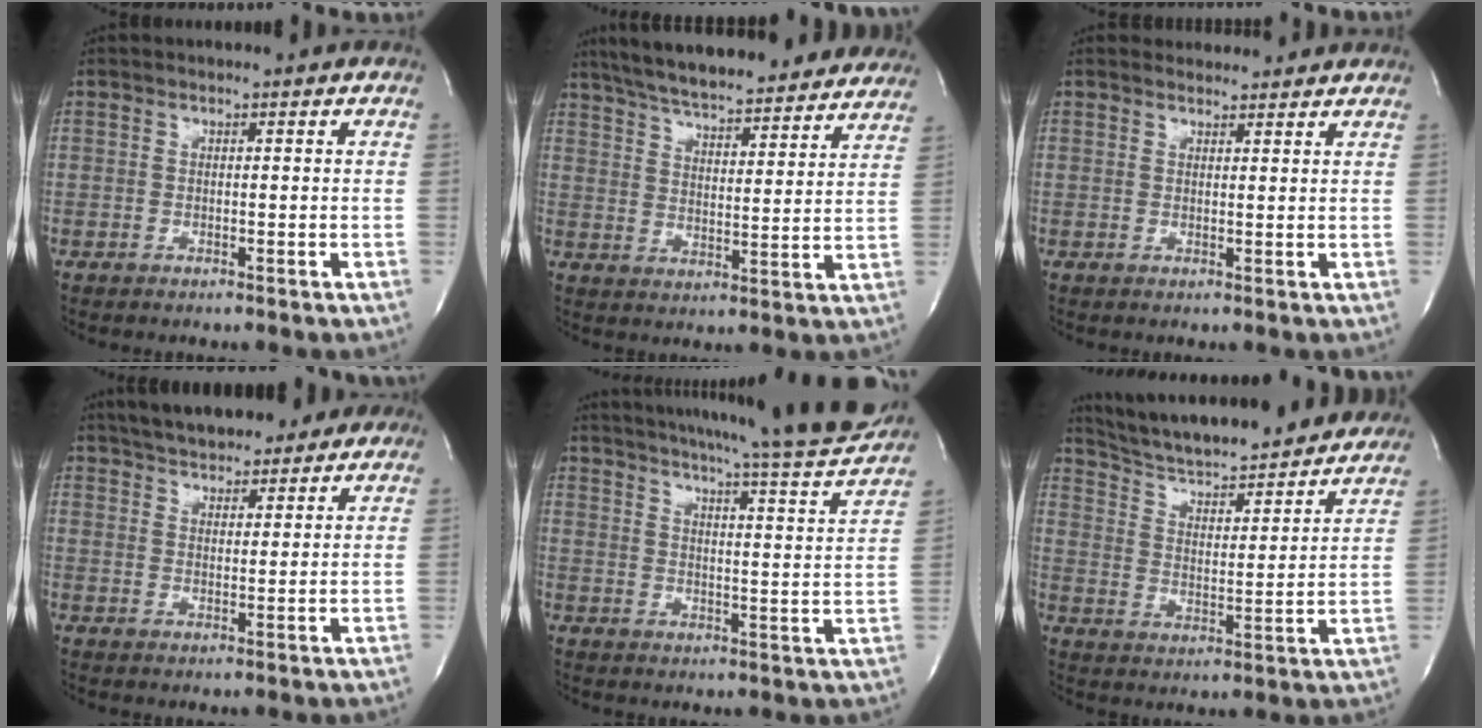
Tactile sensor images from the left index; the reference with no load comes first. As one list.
[{"total": 26.5, "force": [23.6, 4.9, 11.0], "torque": [-0.182, -0.003, 0.309]}, {"total": 3.6, "force": [3.5, 0.9, 0.0], "torque": [-0.007, 0.015, 0.044]}, {"total": 13.6, "force": [11.3, 5.0, 5.7], "torque": [-0.083, 0.031, 0.159]}, {"total": 22.6, "force": [20.8, 0.0, 9.0], "torque": [-0.142, -0.060, 0.261]}, {"total": 22.8, "force": [21.0, 3.6, 8.0], "torque": [-0.125, -0.009, 0.296]}]